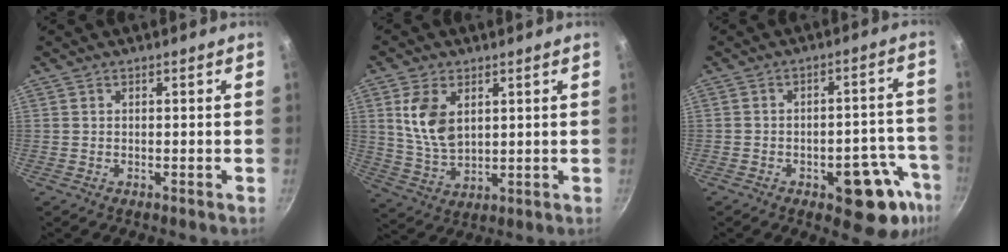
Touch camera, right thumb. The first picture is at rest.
{"total": 9.5, "force": [2.9, 5.7, 7.0], "torque": [-0.129, -0.022, 0.065]}
{"total": 14.0, "force": [-6.5, 6.7, 10.5], "torque": [-0.058, 0.040, -0.080]}